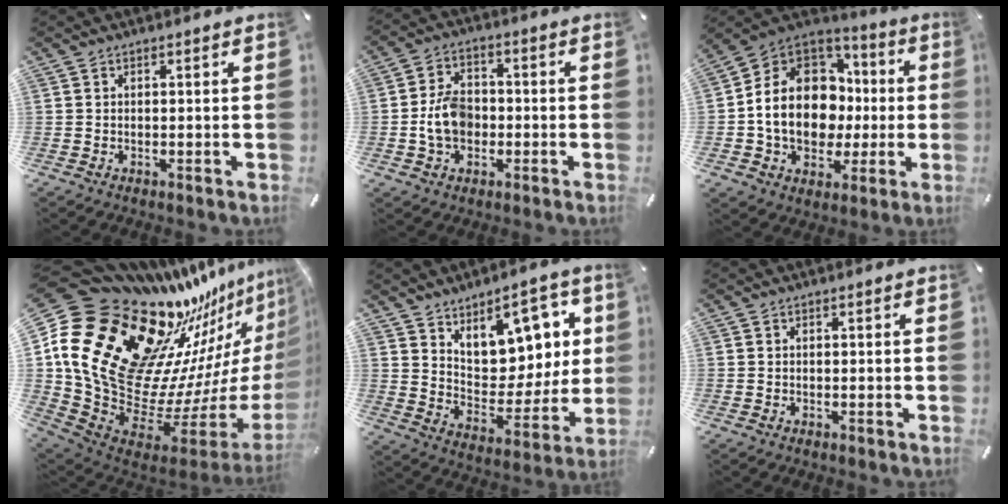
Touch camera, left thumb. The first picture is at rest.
{"total": 8.1, "force": [-1.5, 6.2, 5.0], "torque": [-0.092, 0.008, -0.030]}
{"total": 17.0, "force": [-1.0, 13.9, 9.8], "torque": [-0.198, 0.001, -0.012]}
{"total": 28.4, "force": [16.1, 17.5, 15.5], "torque": [-0.203, -0.206, 0.355]}
{"total": 12.8, "force": [8.3, 8.2, 5.3], "torque": [-0.068, -0.080, 0.154]}
{"total": 0.0}